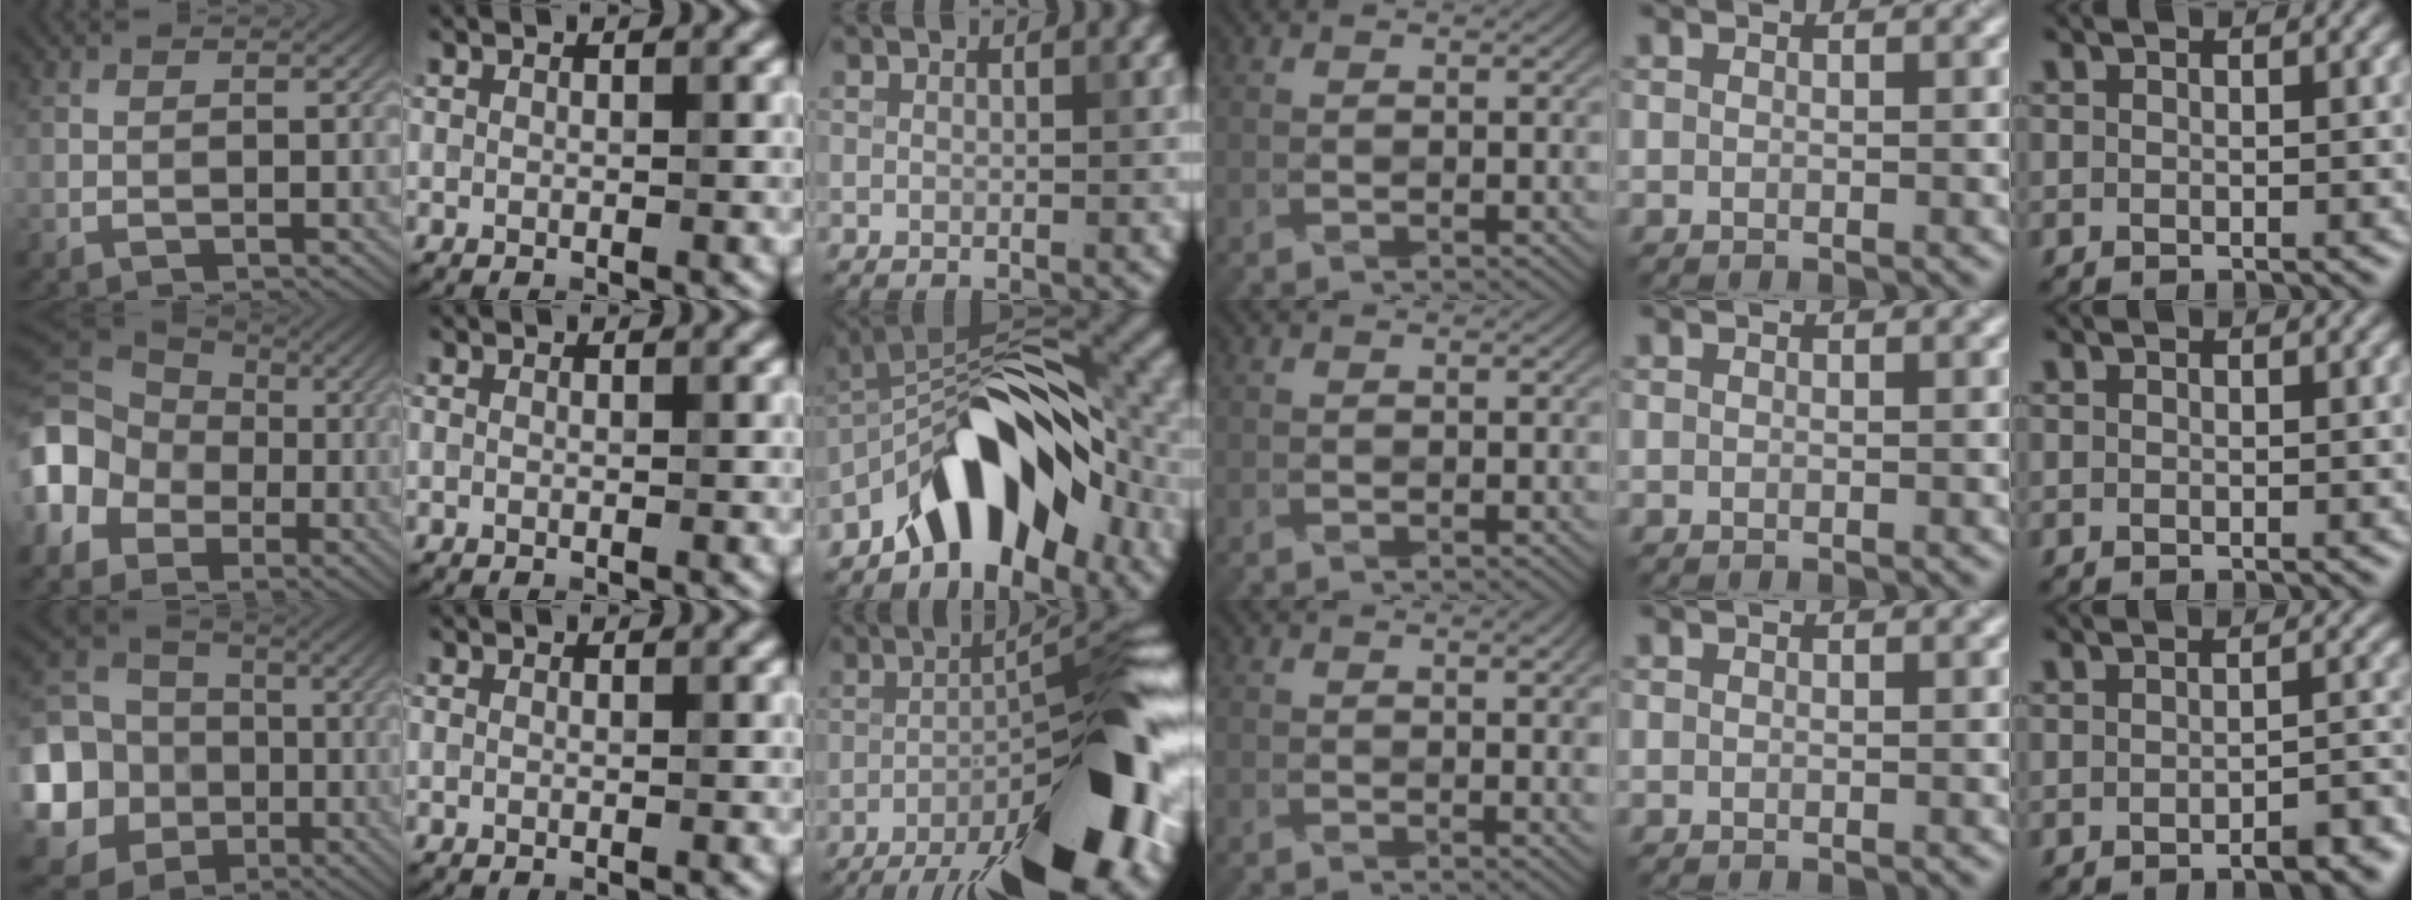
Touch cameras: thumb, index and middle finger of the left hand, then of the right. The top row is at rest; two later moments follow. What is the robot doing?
{"motion": "wrap", "object": "string"}